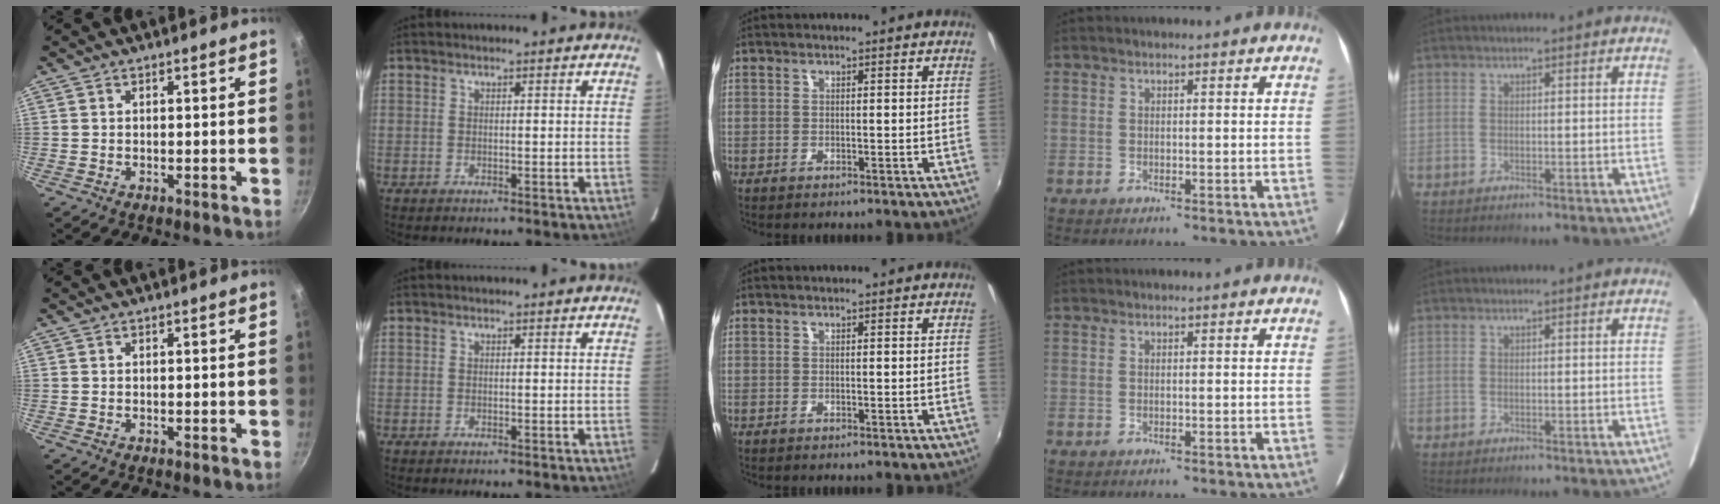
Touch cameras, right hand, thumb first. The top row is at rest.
{}